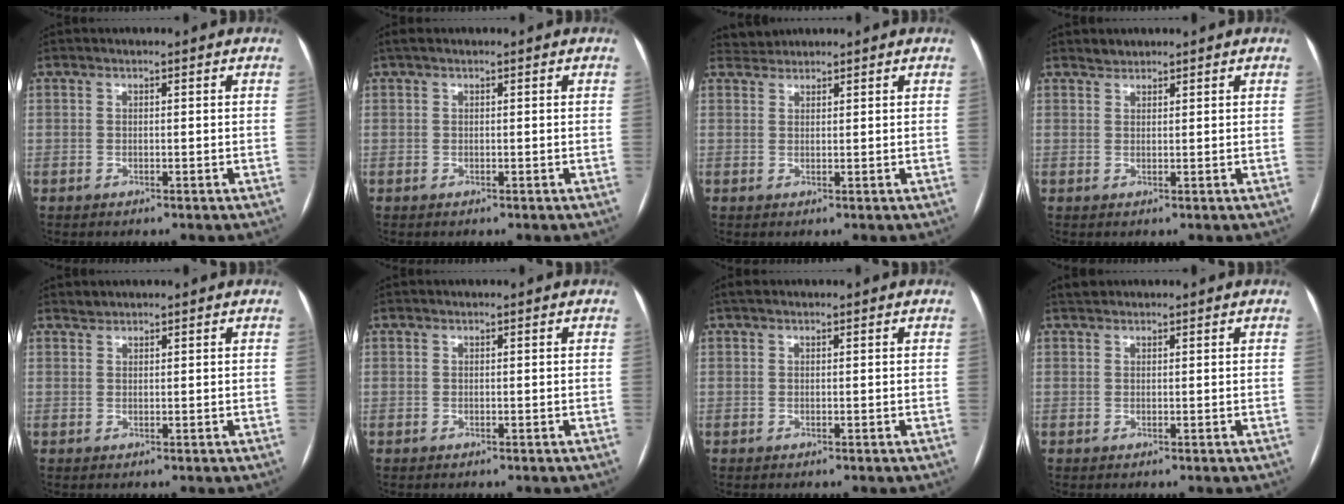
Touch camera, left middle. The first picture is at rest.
{"total": 1.1, "force": [0.7, 0.3, 0.7], "torque": [-0.015, 0.020, 0.009]}
{"total": 1.7, "force": [1.6, 0.2, -0.6], "torque": [0.002, 0.013, 0.033]}
{"total": 1.2, "force": [1.1, 0.5, -0.1], "torque": [0.001, 0.004, 0.018]}
{"total": 0.8, "force": [0.8, 0.2, -0.1], "torque": [-0.002, 0.004, 0.016]}
{"total": 0.0}
{"total": 1.0, "force": [0.7, 0.4, 0.5], "torque": [-0.014, 0.019, 0.013]}
{"total": 1.3, "force": [1.2, 0.5, -0.1], "torque": [-0.003, 0.015, 0.022]}